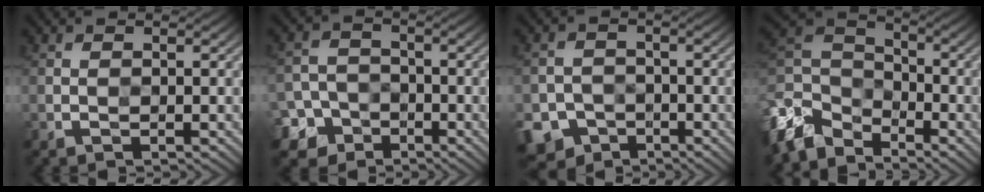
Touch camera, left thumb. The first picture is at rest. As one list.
[{"total": 7.0, "force": [-4.3, 5.4, 1.5], "torque": [-0.039, -0.018, -0.092]}, {"total": 9.4, "force": [-5.8, 7.0, 2.3], "torque": [-0.051, -0.036, -0.108]}, {"total": 9.4, "force": [-6.2, 5.7, 4.1], "torque": [-0.116, 0.001, -0.144]}]